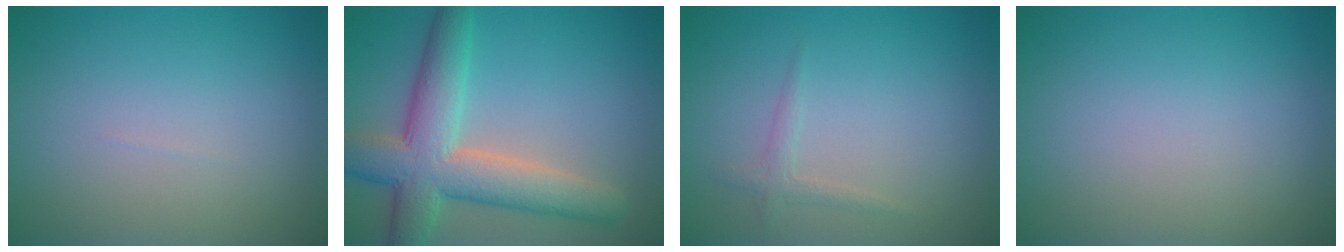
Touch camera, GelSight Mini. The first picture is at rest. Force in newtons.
{"total": 7.9, "press": 7.9, "slide": 0.5}
{"total": 1.1, "press": 1.1, "slide": 0.0}
{"total": 0.0}